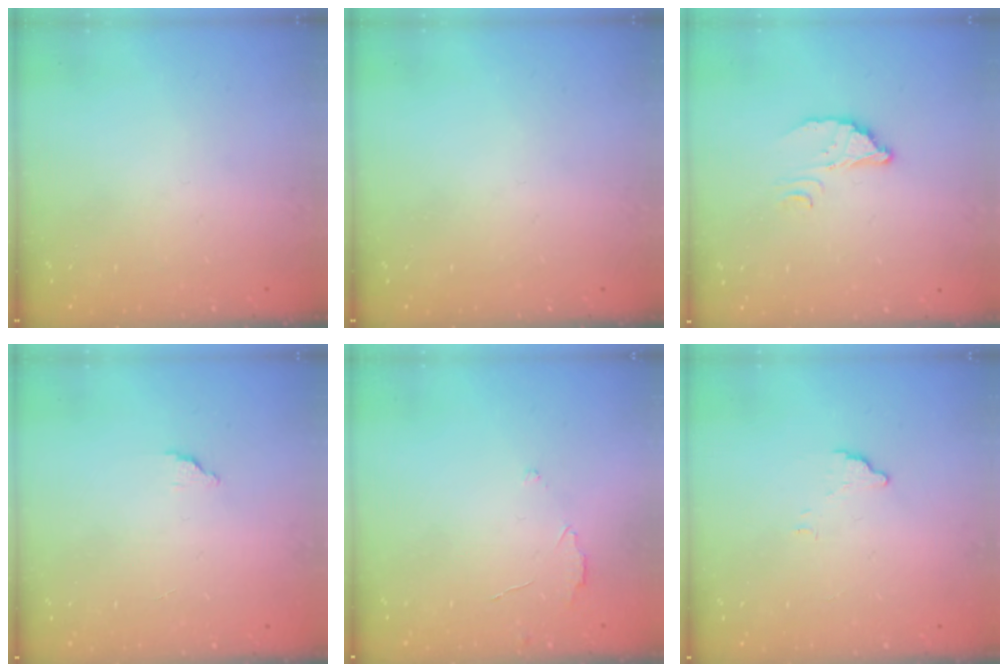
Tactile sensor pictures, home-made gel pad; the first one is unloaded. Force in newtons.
{"total": 0.0}
{"total": 3.7, "press": 3.7, "slide": 0.3}
{"total": 1.4, "press": 1.4, "slide": 0.1}
{"total": 2.6, "press": 2.6, "slide": 0.2}
{"total": 3.6, "press": 3.6, "slide": 0.2}